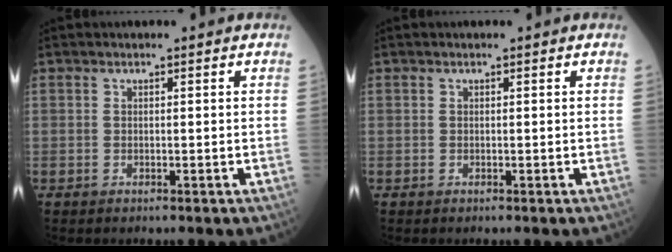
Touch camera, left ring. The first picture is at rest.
{"total": 0.0}